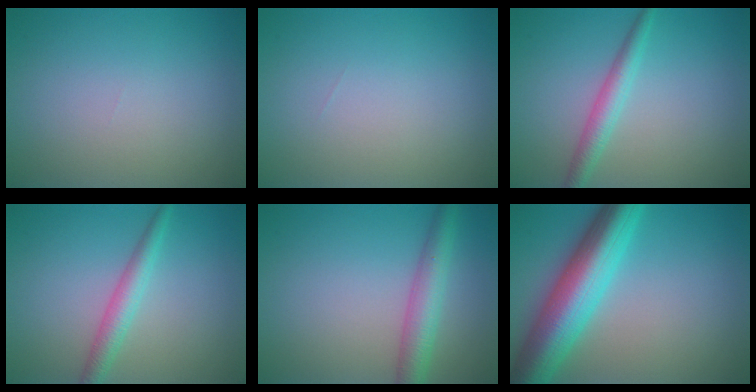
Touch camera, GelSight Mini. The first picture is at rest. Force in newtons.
{"total": 0.0}
{"total": 2.5, "press": 2.5, "slide": 0.1}
{"total": 2.5, "press": 2.5, "slide": 0.1}
{"total": 4.0, "press": 4.0, "slide": 0.1}
{"total": 9.6, "press": 9.6, "slide": 0.3}